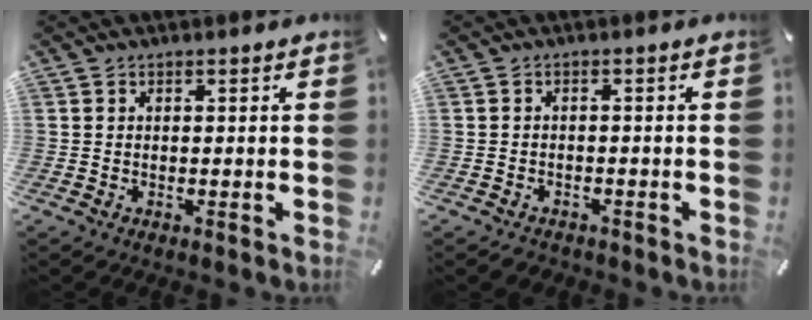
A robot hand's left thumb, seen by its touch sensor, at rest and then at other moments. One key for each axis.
{"total": 1.8, "fx": -1.6, "fy": 0.9, "fz": 0.3, "tx": -0.004, "ty": 0.009, "tz": -0.035}